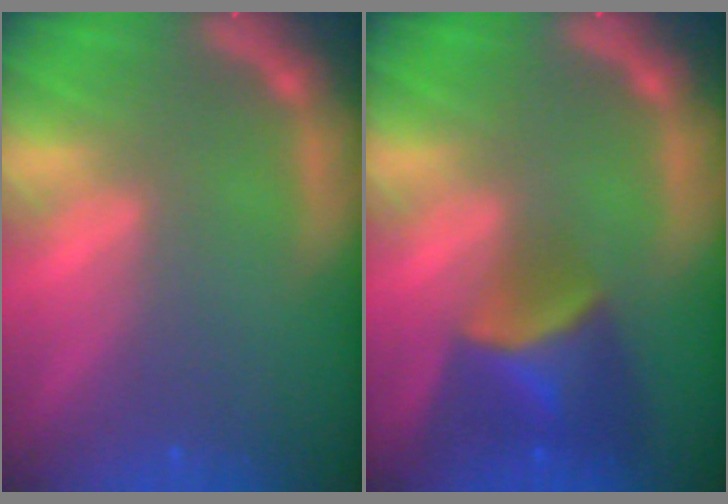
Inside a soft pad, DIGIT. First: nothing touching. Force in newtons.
{"total": 6.0}